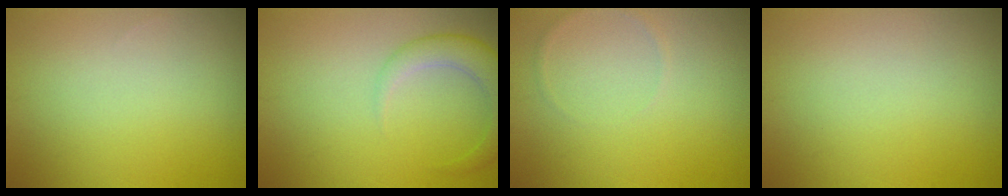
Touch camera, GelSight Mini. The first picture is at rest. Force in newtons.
{"total": 3.5, "press": 3.5, "slide": 0.3}
{"total": 0.7, "press": 0.7, "slide": 0.0}
{"total": 0.0}